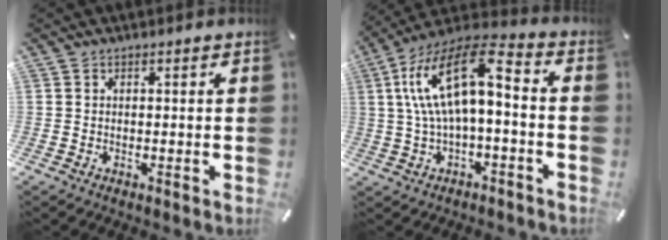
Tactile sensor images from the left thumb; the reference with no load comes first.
{"total": 17.2, "force": [3.2, 7.2, 15.3], "torque": [-0.299, -0.007, 0.052]}